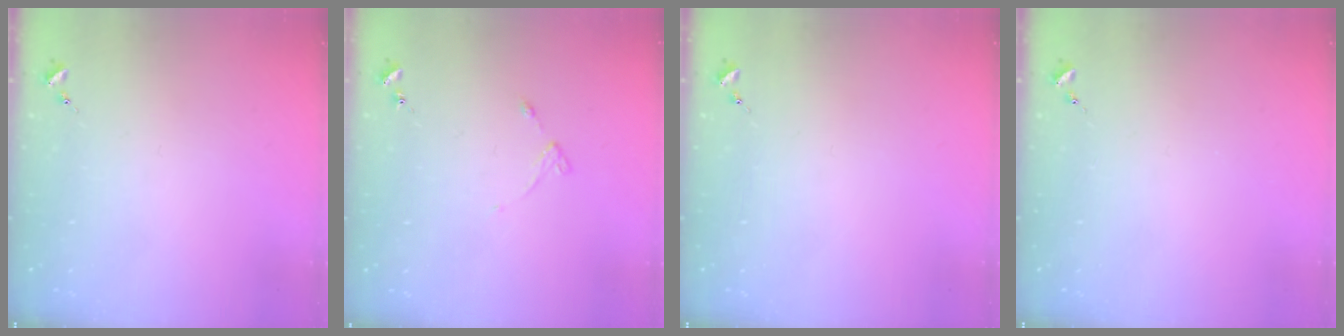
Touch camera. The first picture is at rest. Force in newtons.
{"total": 4.7, "press": 4.6, "slide": 0.6}
{"total": 0.0}
{"total": 0.0}